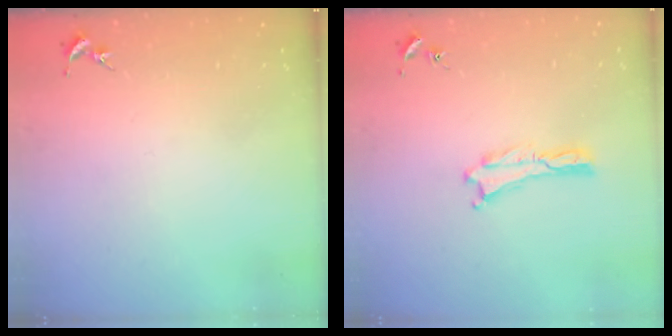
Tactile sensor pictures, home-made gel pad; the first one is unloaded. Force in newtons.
{"total": 0.0}